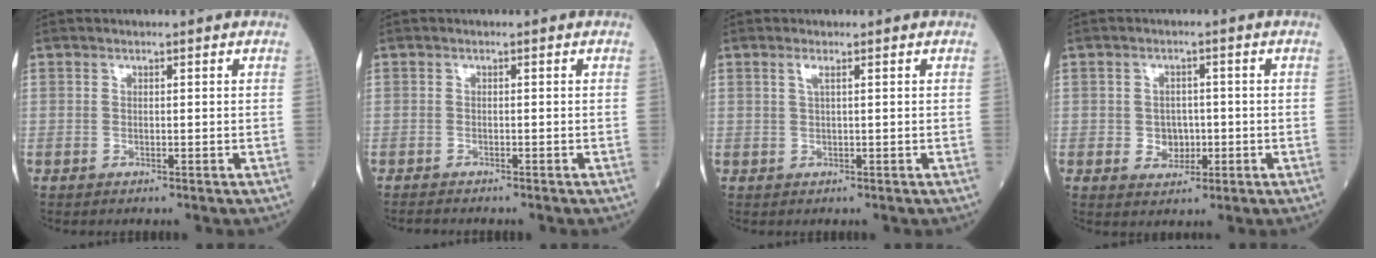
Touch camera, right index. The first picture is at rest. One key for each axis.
{"total": 1.9, "fx": -1.8, "fy": 0.2, "fz": 0.7, "tx": -0.016, "ty": -0.005, "tz": -0.026}
{"total": 1.1, "fx": 0.5, "fy": -0.1, "fz": 1.0, "tx": -0.028, "ty": 0.003, "tz": 0.010}
{"total": 3.6, "fx": -0.5, "fy": 3.0, "fz": 1.9, "tx": -0.022, "ty": 0.007, "tz": -0.003}